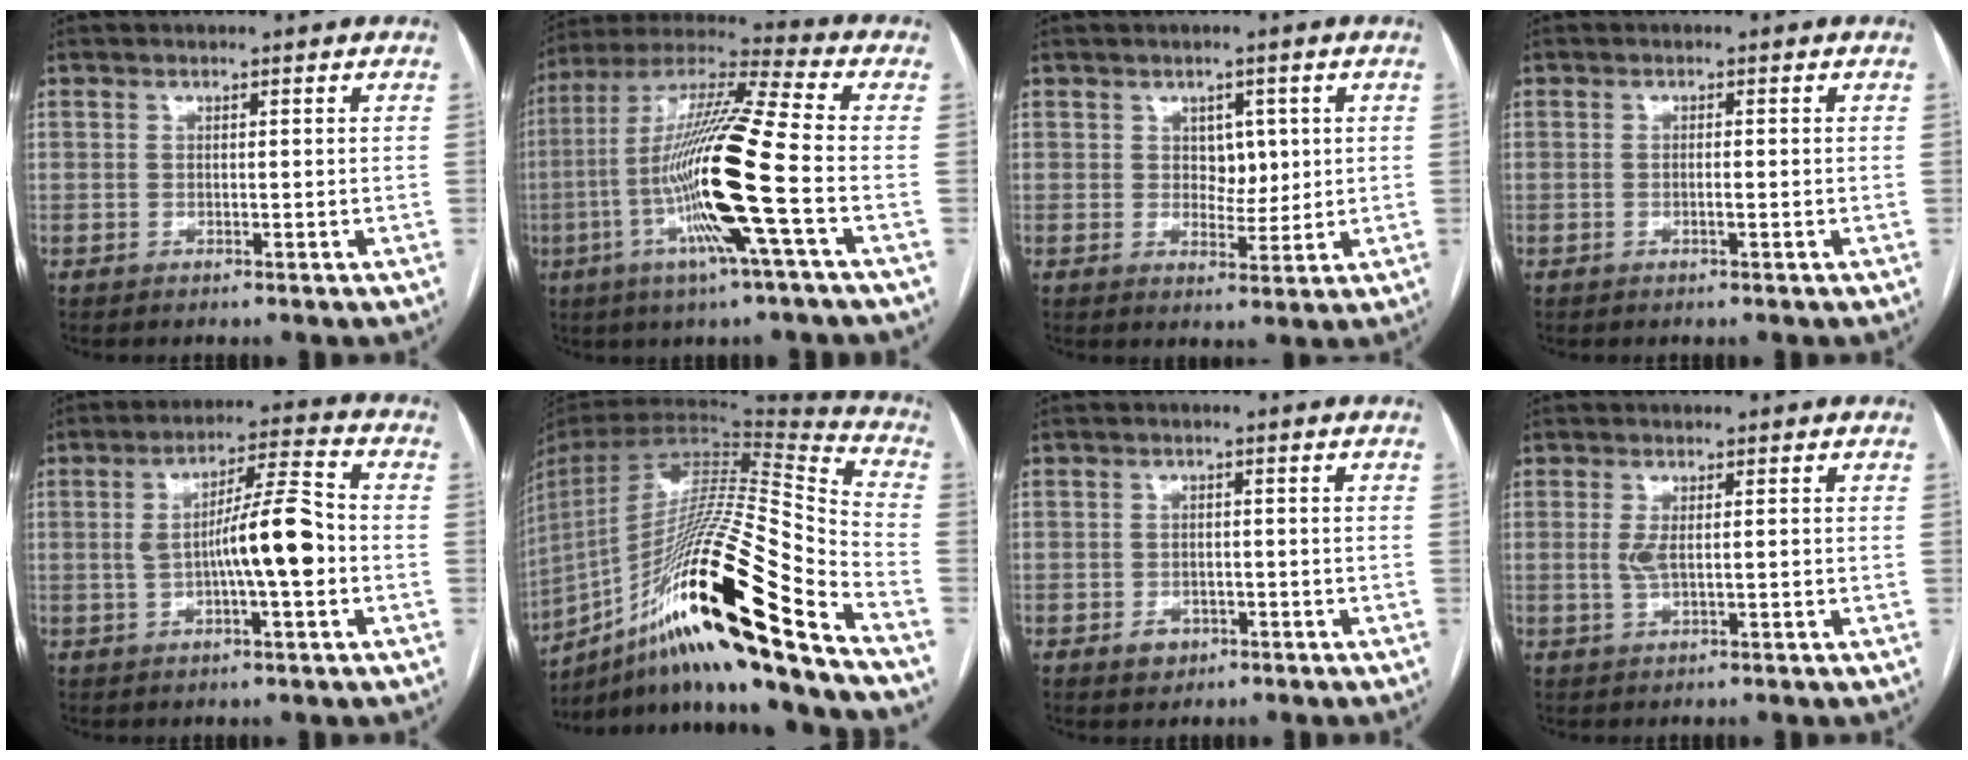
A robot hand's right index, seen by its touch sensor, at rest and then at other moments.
{"total": 18.0, "force": [-4.6, -0.7, 17.4], "torque": [-0.344, -0.009, -0.100]}
{"total": 3.8, "force": [1.0, 2.5, 2.7], "torque": [-0.032, 0.001, 0.020]}
{"total": 0.8, "force": [-0.3, 0.0, 0.8], "torque": [-0.015, 0.000, -0.004]}
{"total": 10.0, "force": [-1.2, 1.1, 9.9], "torque": [-0.165, 0.017, -0.025]}
{"total": 30.9, "force": [-16.8, 2.5, 25.8], "torque": [-0.458, -0.029, -0.298]}
{"total": 3.1, "force": [-1.5, 2.5, 1.0], "torque": [-0.010, 0.007, -0.016]}
{"total": 2.5, "force": [-0.1, 0.8, 2.4], "torque": [-0.052, -0.001, 0.002]}